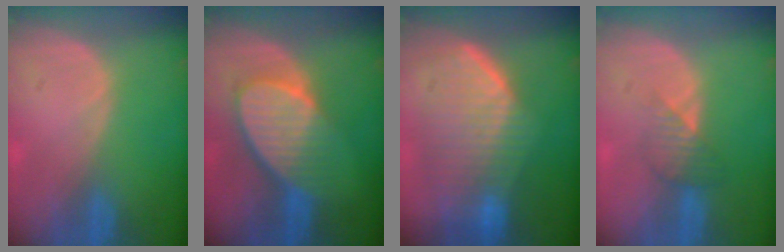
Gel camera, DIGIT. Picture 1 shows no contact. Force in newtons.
{"total": 8.8, "press": 8.0, "slide": 3.7}
{"total": 9.6, "press": 9.0, "slide": 3.4}
{"total": 3.4, "press": 3.1, "slide": 1.5}